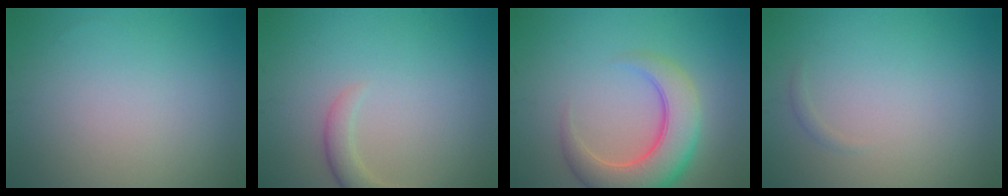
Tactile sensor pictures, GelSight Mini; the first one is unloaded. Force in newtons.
{"total": 2.2, "press": 2.2, "slide": 0.2}
{"total": 6.9, "press": 6.9, "slide": 0.6}
{"total": 0.5, "press": 0.5, "slide": 0.0}